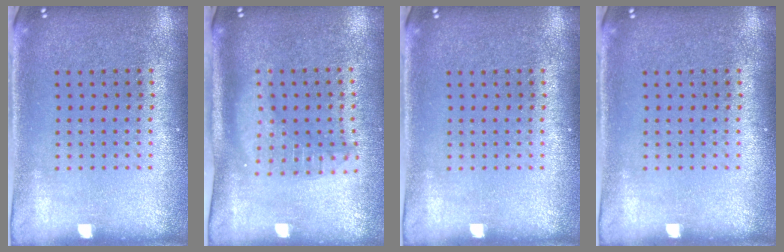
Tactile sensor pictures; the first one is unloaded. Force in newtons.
{"total": 1.8, "press": 1.4, "slide": 1.0}
{"total": 0.0}
{"total": 0.0}